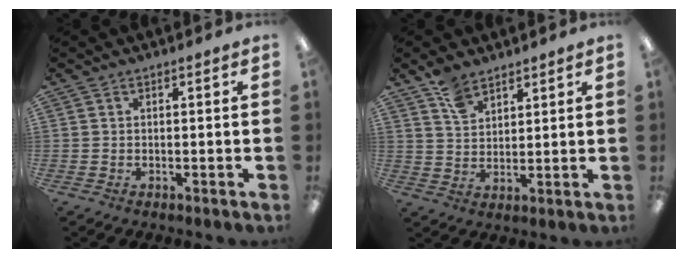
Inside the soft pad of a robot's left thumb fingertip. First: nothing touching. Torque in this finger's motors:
{"motor_torque": [0.94, 0.31, 0.59, -0.59, 0.03]}